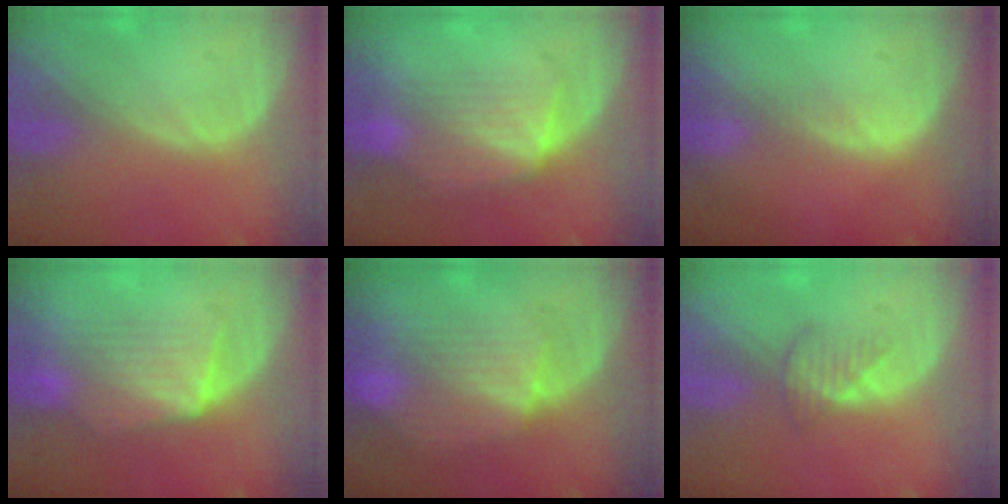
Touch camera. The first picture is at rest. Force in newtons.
{"total": 7.4, "press": 6.9, "slide": 2.5}
{"total": 1.3, "press": 1.3, "slide": 0.1}
{"total": 7.5, "press": 7.4, "slide": 1.2}
{"total": 8.8, "press": 8.1, "slide": 3.5}
{"total": 2.5, "press": 2.5, "slide": 0.3}